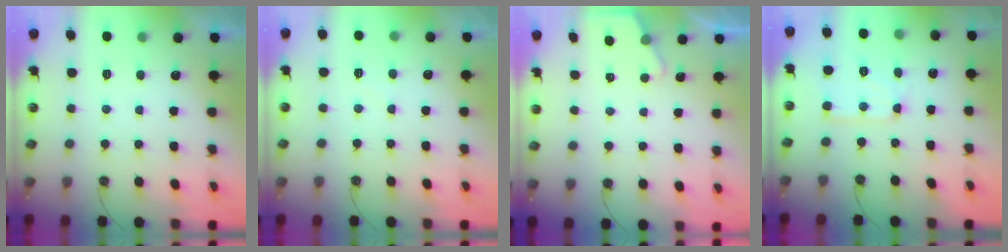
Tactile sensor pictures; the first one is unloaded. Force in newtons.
{"total": 3.2, "press": 3.2, "slide": 0.3}
{"total": 2.2, "press": 2.2, "slide": 0.3}
{"total": 9.1, "press": 9.0, "slide": 1.0}